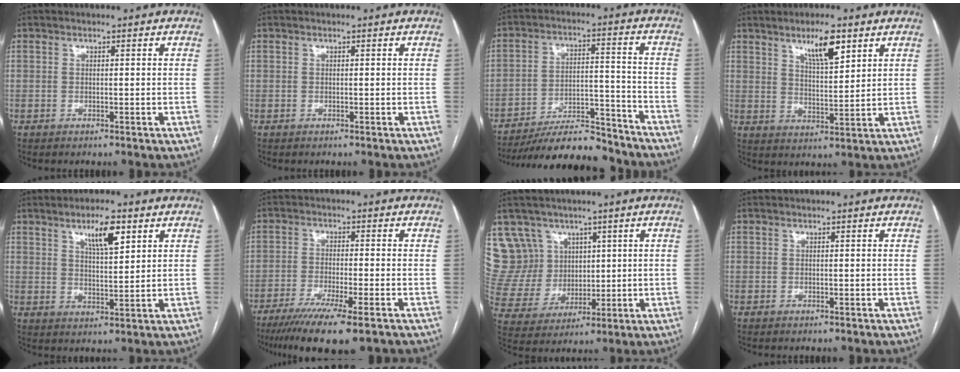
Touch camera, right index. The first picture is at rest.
{"total": 0.0}
{"total": 15.6, "force": [-14.3, 3.0, 5.4], "torque": [-0.087, 0.018, -0.224]}
{"total": 7.1, "force": [4.5, 1.5, 5.4], "torque": [-0.096, -0.003, 0.079]}
{"total": 6.5, "force": [3.6, 1.4, 5.2], "torque": [-0.091, 0.000, 0.062]}
{"total": 11.3, "force": [-7.7, 0.6, 8.2], "torque": [-0.130, -0.027, -0.120]}
{"total": 11.6, "force": [6.7, 9.4, 1.1], "torque": [-0.046, 0.052, 0.154]}
{"total": 0.0}